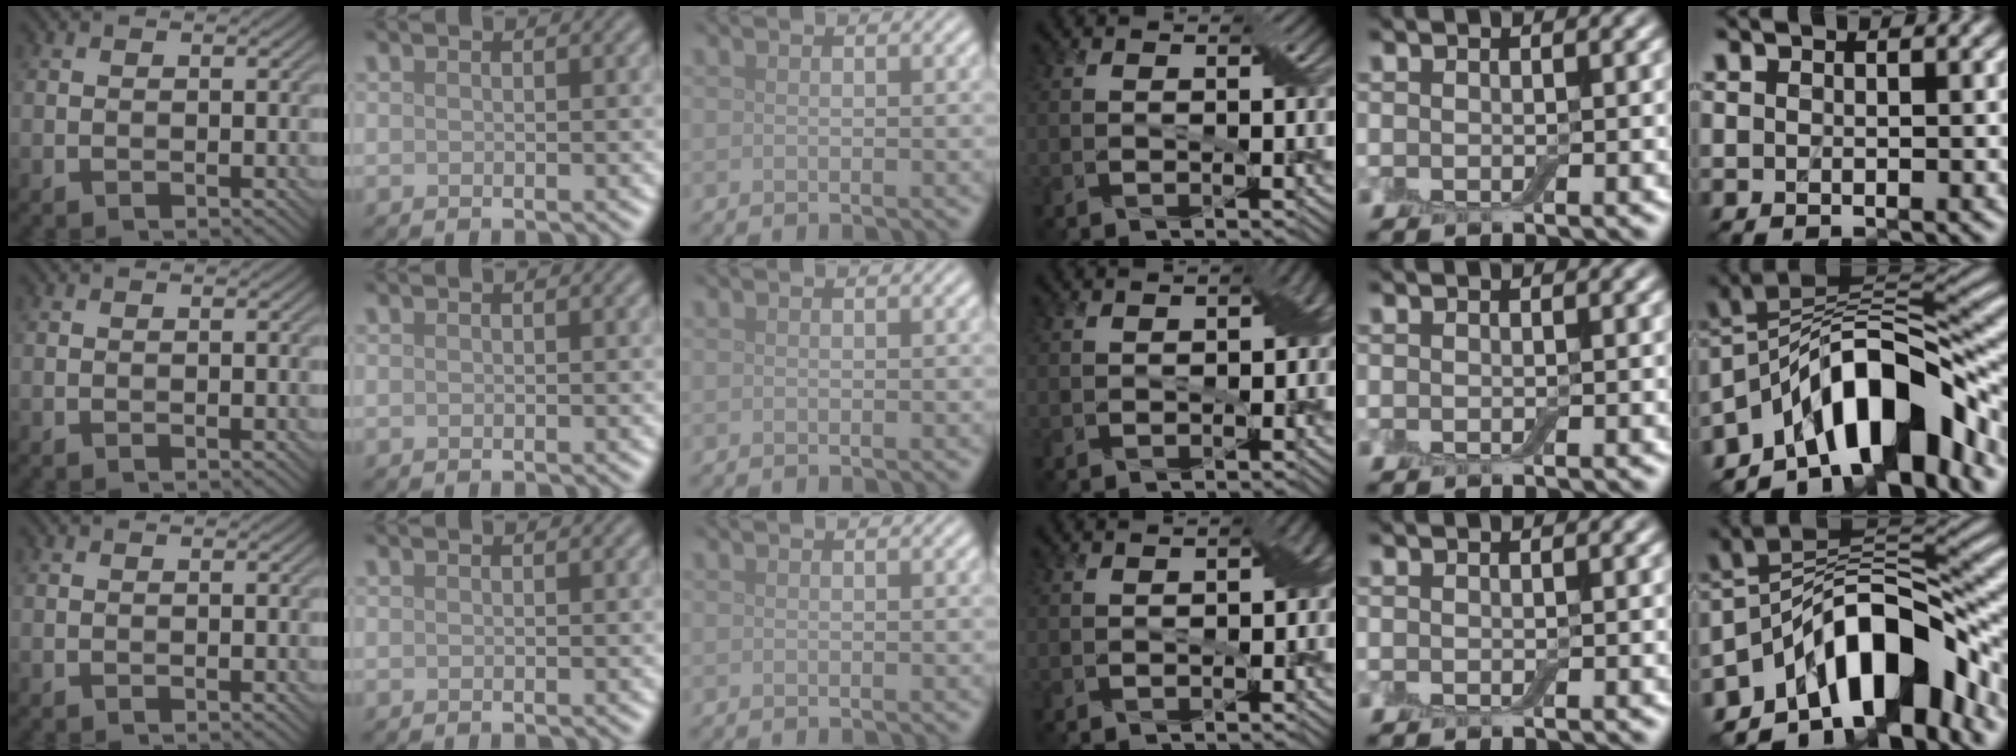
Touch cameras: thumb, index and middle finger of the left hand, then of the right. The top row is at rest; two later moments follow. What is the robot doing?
{"motion": "pour", "object": "bottle"}